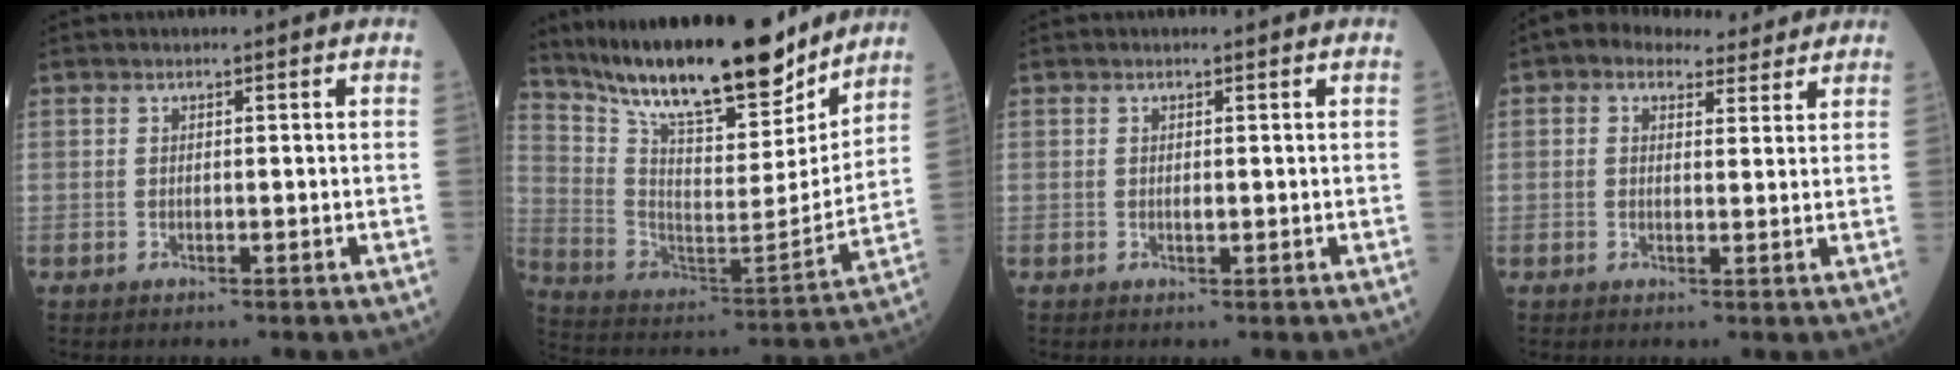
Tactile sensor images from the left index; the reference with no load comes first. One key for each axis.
{"total": 23.0, "fx": 19.7, "fy": 4.8, "fz": 11.0, "tx": -0.201, "ty": -0.028, "tz": 0.319}
{"total": 0.5, "fx": -0.3, "fy": 0.2, "fz": 0.3, "tx": -0.010, "ty": -0.006, "tz": -0.007}
{"total": 6.2, "fx": 4.7, "fy": 3.5, "fz": 2.2, "tx": -0.032, "ty": 0.024, "tz": 0.065}